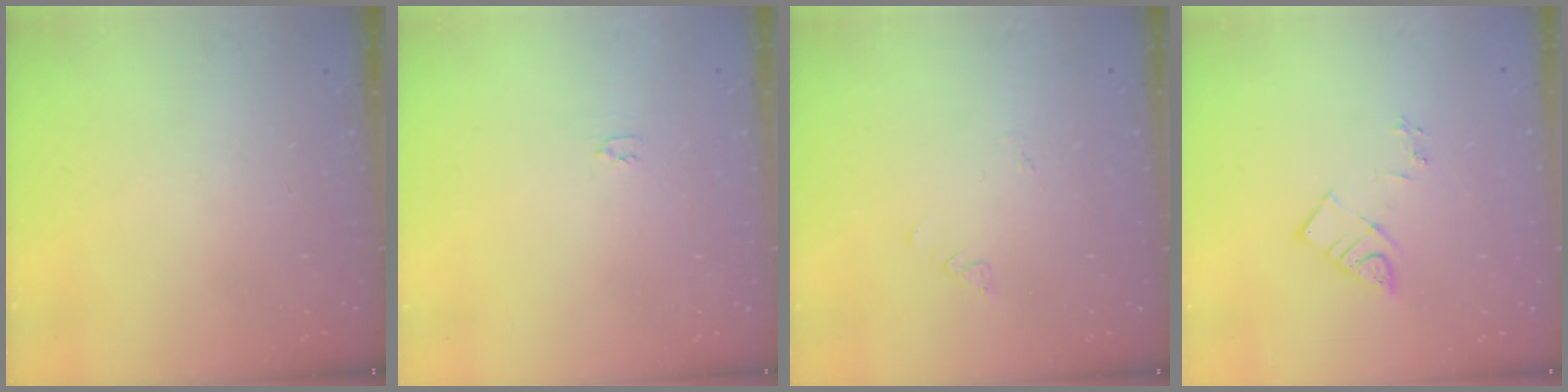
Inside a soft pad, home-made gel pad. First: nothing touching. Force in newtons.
{"total": 2.0, "press": 2.0, "slide": 0.3}
{"total": 1.9, "press": 1.9, "slide": 0.4}
{"total": 6.0, "press": 6.0, "slide": 0.2}